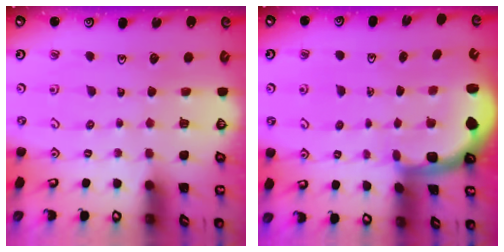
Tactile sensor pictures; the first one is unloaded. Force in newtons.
{"total": 1.7, "press": 1.7, "slide": 0.3}